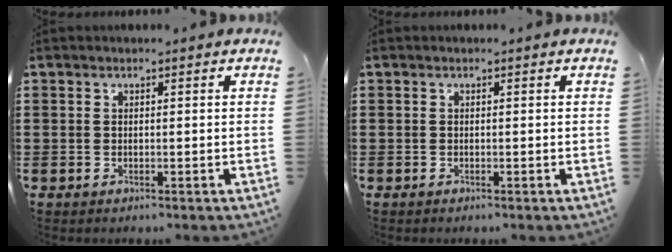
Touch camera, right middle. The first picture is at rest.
{"total": 0.0}